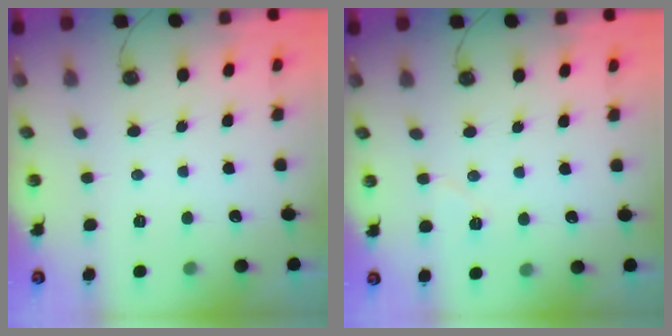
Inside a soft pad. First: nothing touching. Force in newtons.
{"total": 5.0, "press": 4.8, "slide": 1.6}